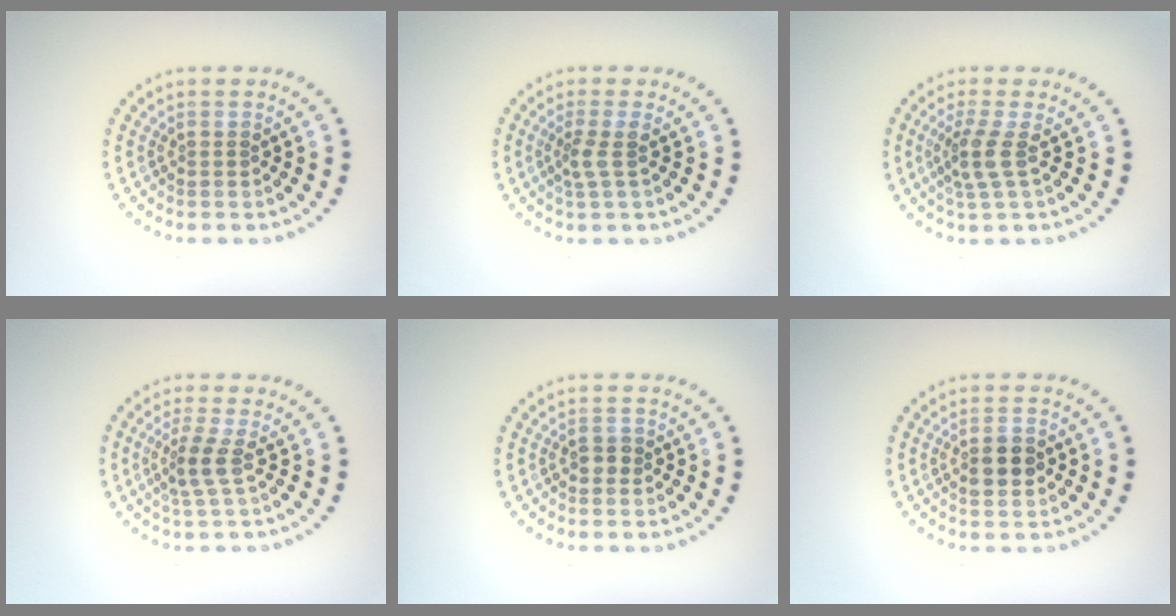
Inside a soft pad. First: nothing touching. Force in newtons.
{"total": 1.8, "press": 1.4, "slide": 1.2}
{"total": 2.4, "press": 1.9, "slide": 1.5}
{"total": 2.3, "press": 1.9, "slide": 1.3}
{"total": 1.2, "press": 1.2, "slide": 0.3}
{"total": 2.9, "press": 2.9, "slide": 0.2}